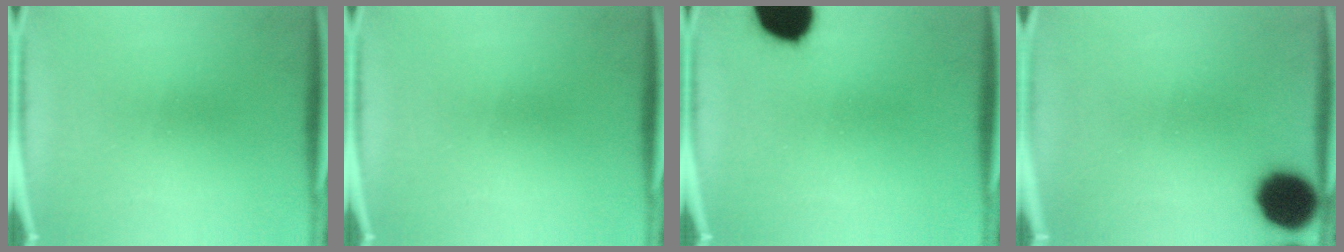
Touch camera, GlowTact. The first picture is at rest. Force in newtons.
{"total": 0.0}
{"total": 16.0}
{"total": 9.7}